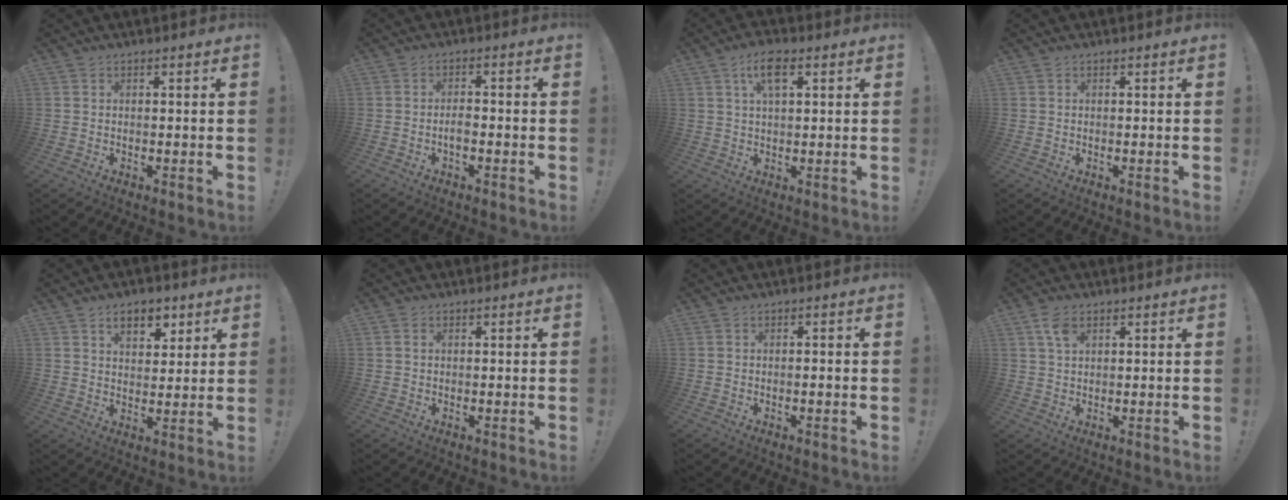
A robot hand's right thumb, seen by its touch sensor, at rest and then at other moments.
{"total": 2.8, "force": [-1.1, 1.1, 2.3], "torque": [-0.045, 0.002, -0.022]}
{"total": 7.4, "force": [3.0, 3.3, 5.9], "torque": [-0.102, 0.006, 0.052]}
{"total": 0.0}
{"total": 8.4, "force": [4.6, 4.9, 5.1], "torque": [-0.074, -0.011, 0.083]}
{"total": 0.7, "force": [0.2, 0.6, 0.4], "torque": [-0.008, 0.003, 0.003]}
{"total": 1.4, "force": [-0.8, -0.1, 1.1], "torque": [-0.024, 0.002, -0.013]}
{"total": 4.6, "force": [2.2, 2.5, 3.1], "torque": [-0.064, 0.003, 0.043]}